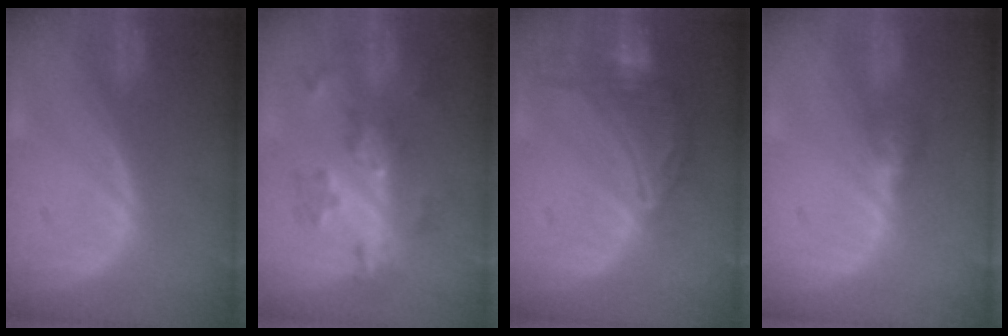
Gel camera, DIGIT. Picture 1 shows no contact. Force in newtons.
{"total": 6.5, "press": 6.4, "slide": 1.3}
{"total": 9.1, "press": 9.1, "slide": 0.5}
{"total": 2.7, "press": 2.6, "slide": 0.8}